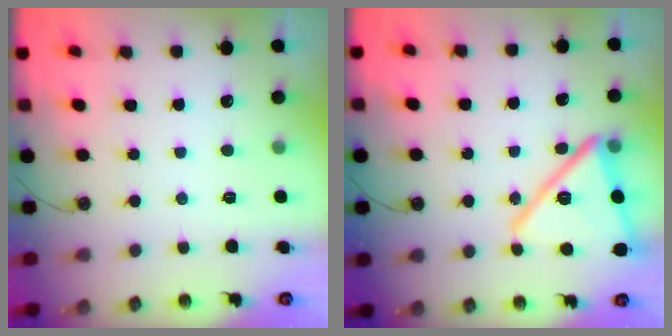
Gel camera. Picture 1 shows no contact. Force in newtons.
{"total": 20.2, "press": 20.1, "slide": 1.6}